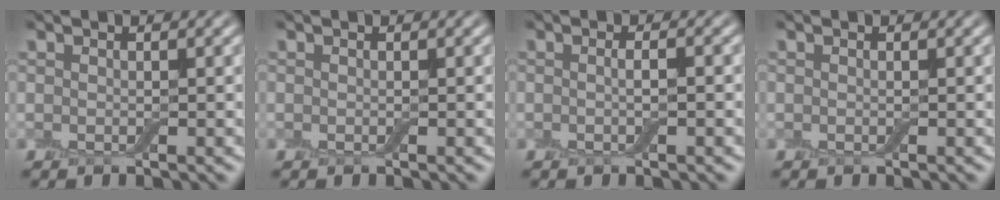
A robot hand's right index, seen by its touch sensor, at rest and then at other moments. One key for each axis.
{"total": 0.0}
{"total": 1.4, "fx": 0.1, "fy": 0.4, "fz": 1.4, "tx": -0.013, "ty": -0.007, "tz": -0.004}
{"total": 0.0}